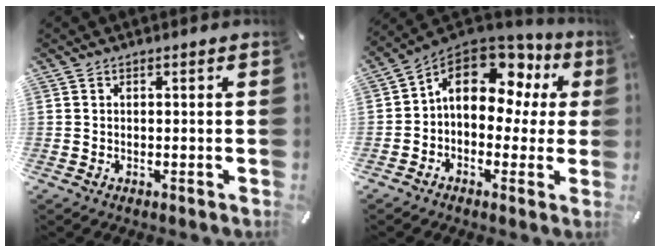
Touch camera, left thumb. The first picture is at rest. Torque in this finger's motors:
{"motor_torque": [2.16, 2.84, 0.56, -0.17, 0.16]}